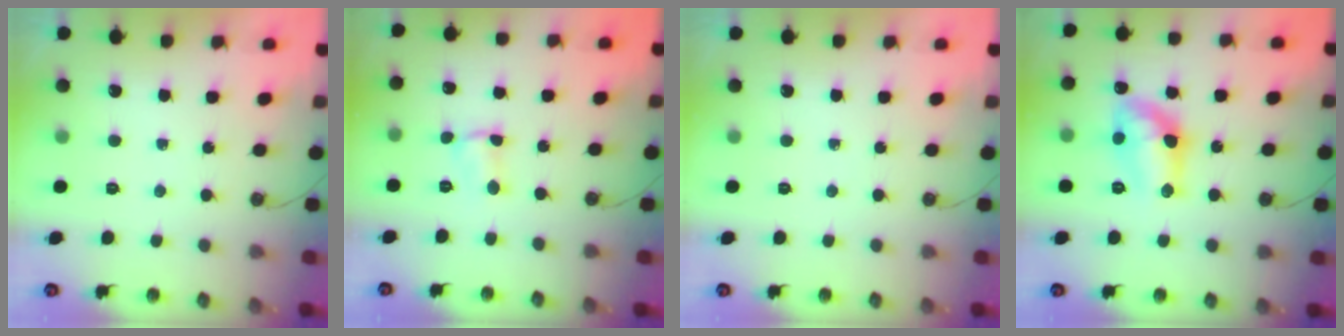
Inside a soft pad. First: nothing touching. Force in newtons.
{"total": 2.3, "press": 2.3, "slide": 0.3}
{"total": 0.0}
{"total": 12.4, "press": 12.4, "slide": 0.7}